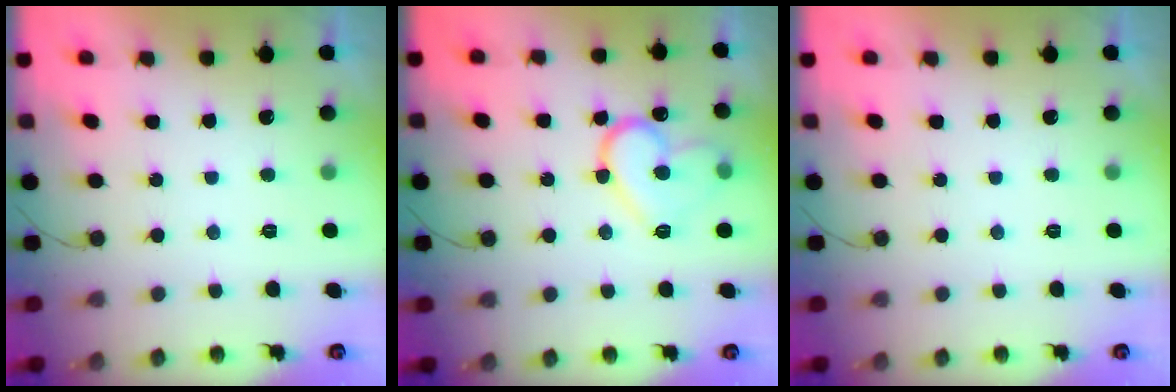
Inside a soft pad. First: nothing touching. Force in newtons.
{"total": 14.0, "press": 13.9, "slide": 1.2}
{"total": 0.0}